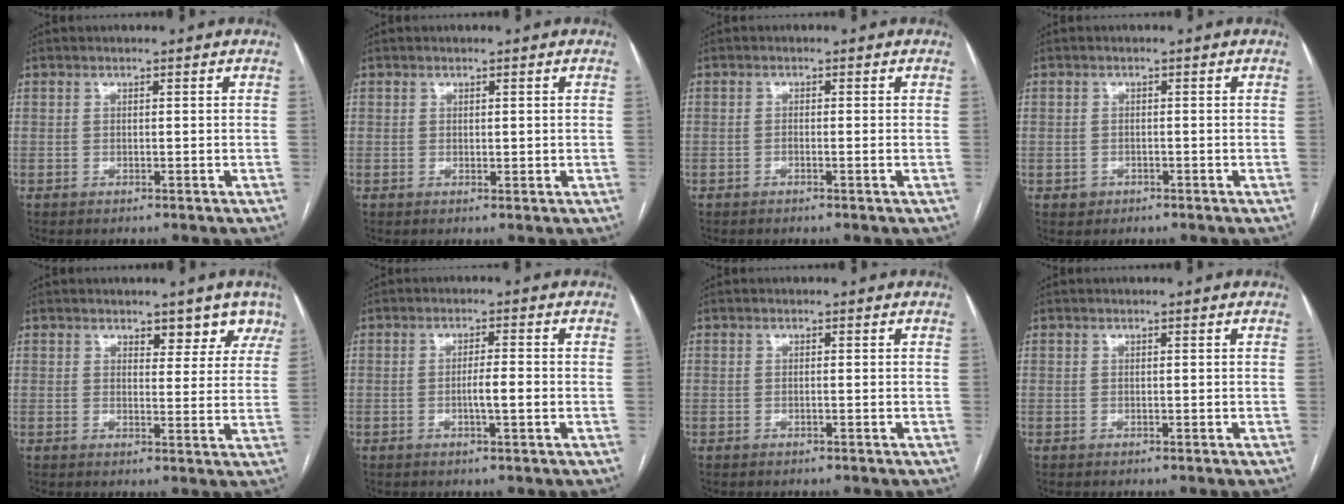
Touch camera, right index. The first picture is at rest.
{"total": 0.9, "force": [0.5, 0.7, 0.4], "torque": [0.004, -0.001, 0.009]}
{"total": 0.5, "force": [-0.1, 0.0, 0.5], "torque": [-0.004, 0.002, -0.001]}
{"total": 1.7, "force": [-0.7, 1.5, 0.1], "torque": [0.002, 0.007, -0.010]}
{"total": 4.7, "force": [3.6, 2.3, 1.9], "torque": [-0.001, -0.005, 0.037]}
{"total": 3.1, "force": [-0.5, 0.2, 3.0], "torque": [-0.047, 0.001, -0.007]}
{"total": 0.0}
{"total": 0.0}